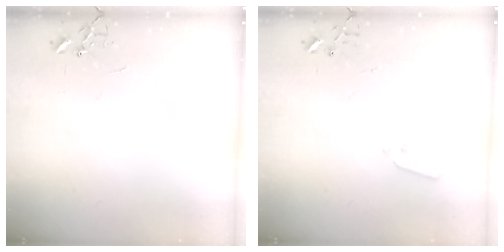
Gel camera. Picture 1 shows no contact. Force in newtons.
{"total": 2.2, "press": 2.2, "slide": 0.4}